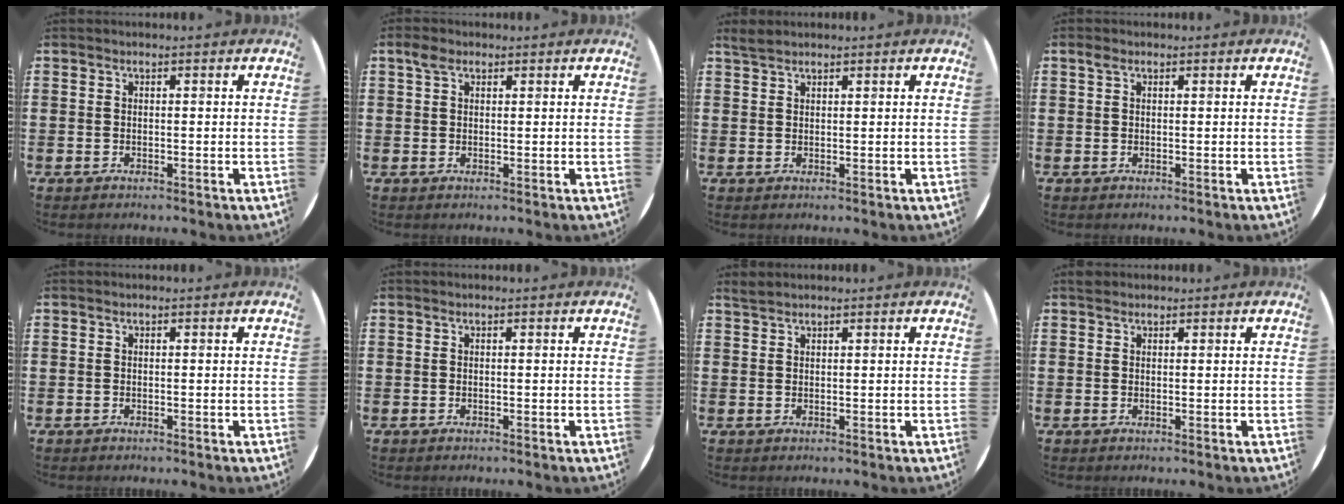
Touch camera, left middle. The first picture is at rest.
{"total": 1.9, "force": [1.2, 1.1, 0.9], "torque": [-0.012, 0.001, 0.022]}
{"total": 1.4, "force": [1.3, 0.3, 0.4], "torque": [-0.011, 0.002, 0.025]}
{"total": 0.8, "force": [0.4, 0.6, 0.4], "torque": [-0.002, 0.001, 0.006]}
{"total": 0.0}
{"total": 0.0}
{"total": 1.0, "force": [1.0, 0.1, 0.0], "torque": [-0.003, 0.001, 0.020]}
{"total": 0.7, "force": [0.6, 0.3, -0.1], "torque": [0.009, 0.000, 0.010]}